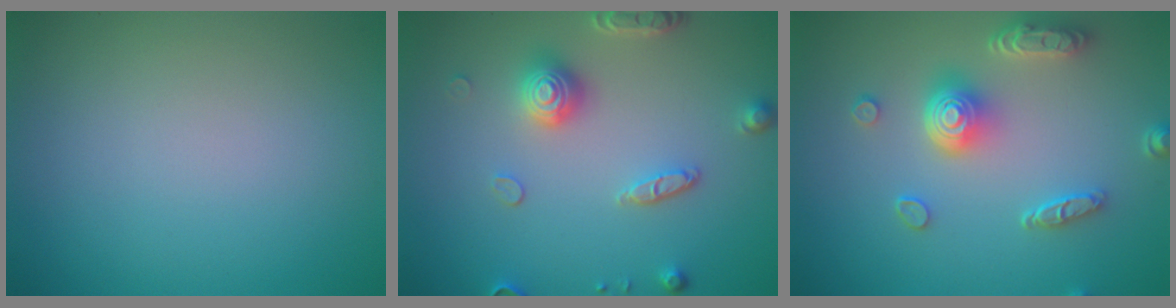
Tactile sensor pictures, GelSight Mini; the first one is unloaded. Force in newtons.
{"total": 3.9, "press": 3.4, "slide": 1.9}
{"total": 5.0, "press": 4.0, "slide": 3.0}